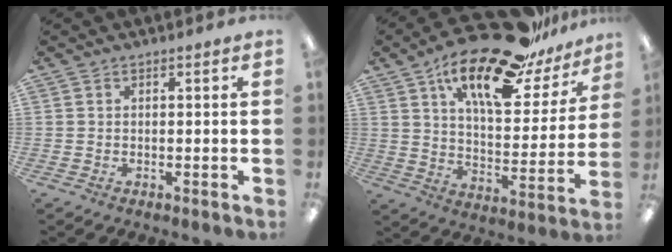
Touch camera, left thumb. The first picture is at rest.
{"total": 23.3, "force": [16.4, 7.8, 14.6], "torque": [-0.236, -0.101, 0.273]}